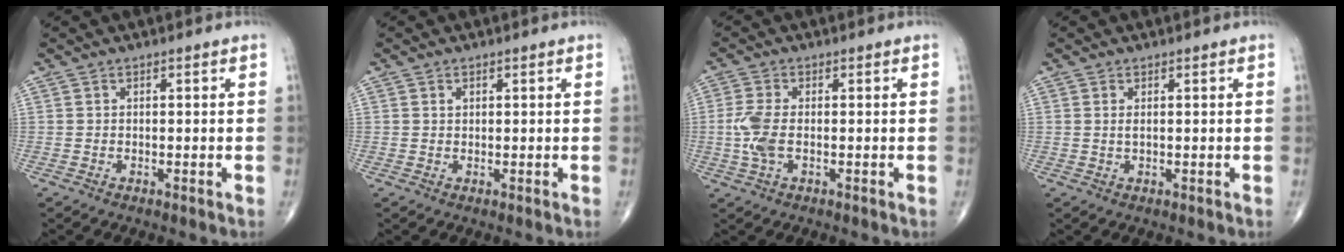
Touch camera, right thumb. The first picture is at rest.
{"total": 0.9, "force": [0.4, 0.7, 0.5], "torque": [-0.004, -0.001, 0.008]}
{"total": 5.3, "force": [-0.6, 2.6, 4.6], "torque": [-0.120, 0.001, -0.016]}
{"total": 0.9, "force": [0.2, 0.3, 0.8], "torque": [-0.016, -0.001, 0.005]}